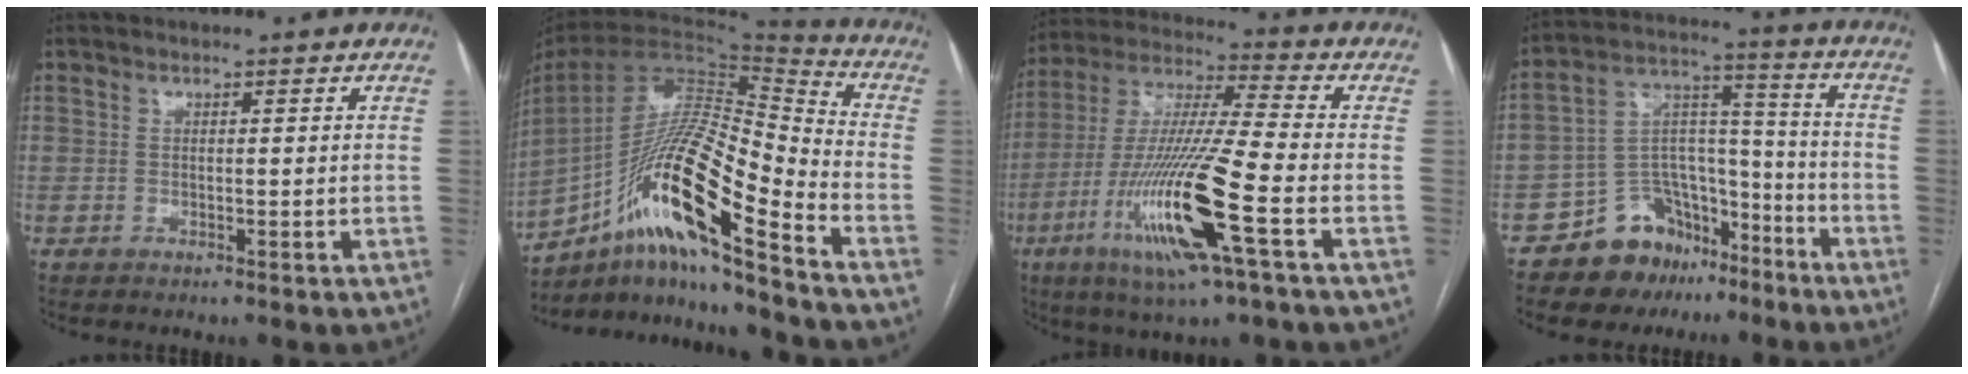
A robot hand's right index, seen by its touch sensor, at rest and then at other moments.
{"total": 20.6, "force": [-12.2, 1.6, 16.5], "torque": [-0.330, -0.003, -0.222]}
{"total": 18.7, "force": [-6.8, 0.4, 17.4], "torque": [-0.368, -0.027, -0.130]}
{"total": 12.7, "force": [-9.2, 7.9, 3.6], "torque": [-0.057, 0.070, -0.149]}